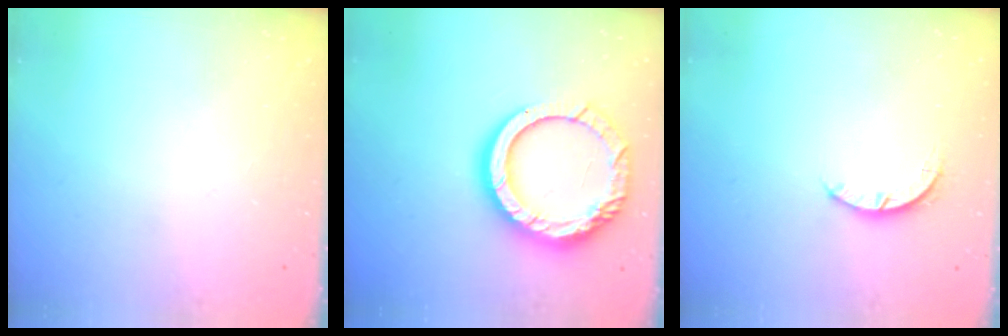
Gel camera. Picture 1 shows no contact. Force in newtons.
{"total": 17.4, "press": 17.3, "slide": 1.6}
{"total": 2.7, "press": 2.7, "slide": 0.4}